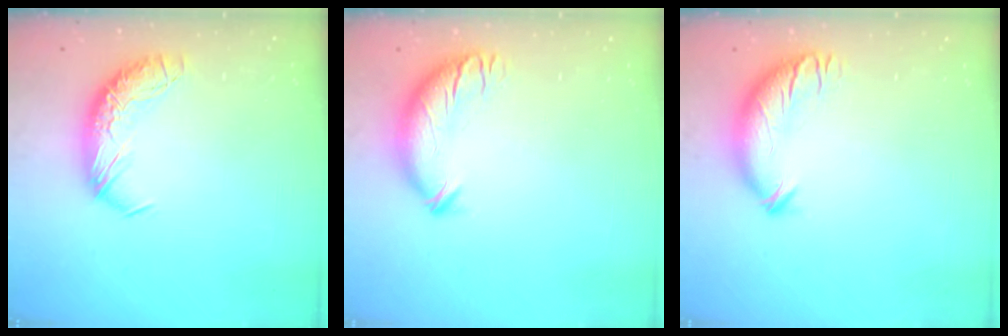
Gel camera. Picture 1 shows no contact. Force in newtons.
{"total": 3.7, "press": 2.9, "slide": 2.3}
{"total": 3.7, "press": 2.8, "slide": 2.3}